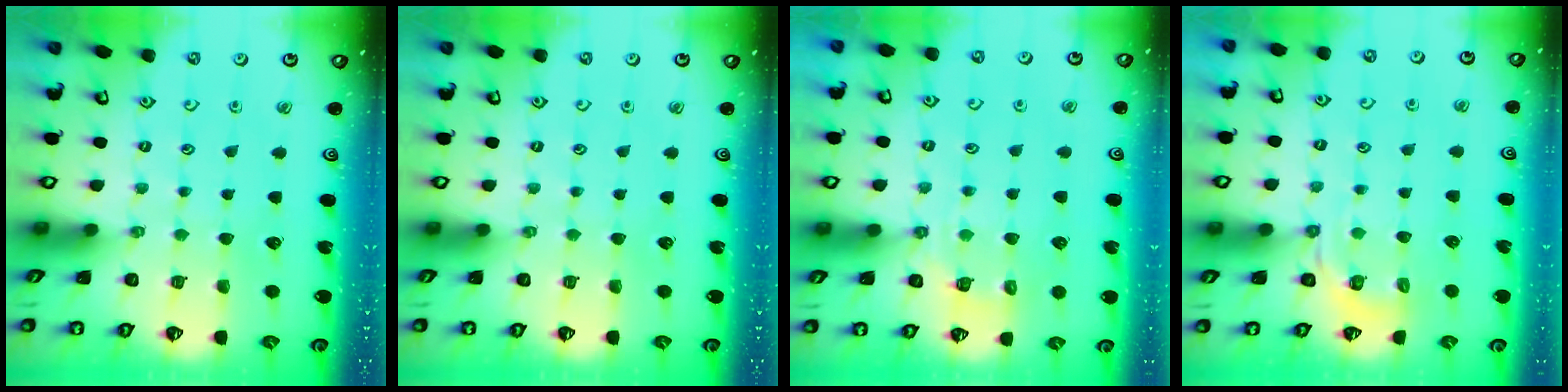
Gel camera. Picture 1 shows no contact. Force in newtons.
{"total": 0.0}
{"total": 5.2, "press": 5.0, "slide": 1.2}
{"total": 4.3, "press": 3.9, "slide": 1.7}